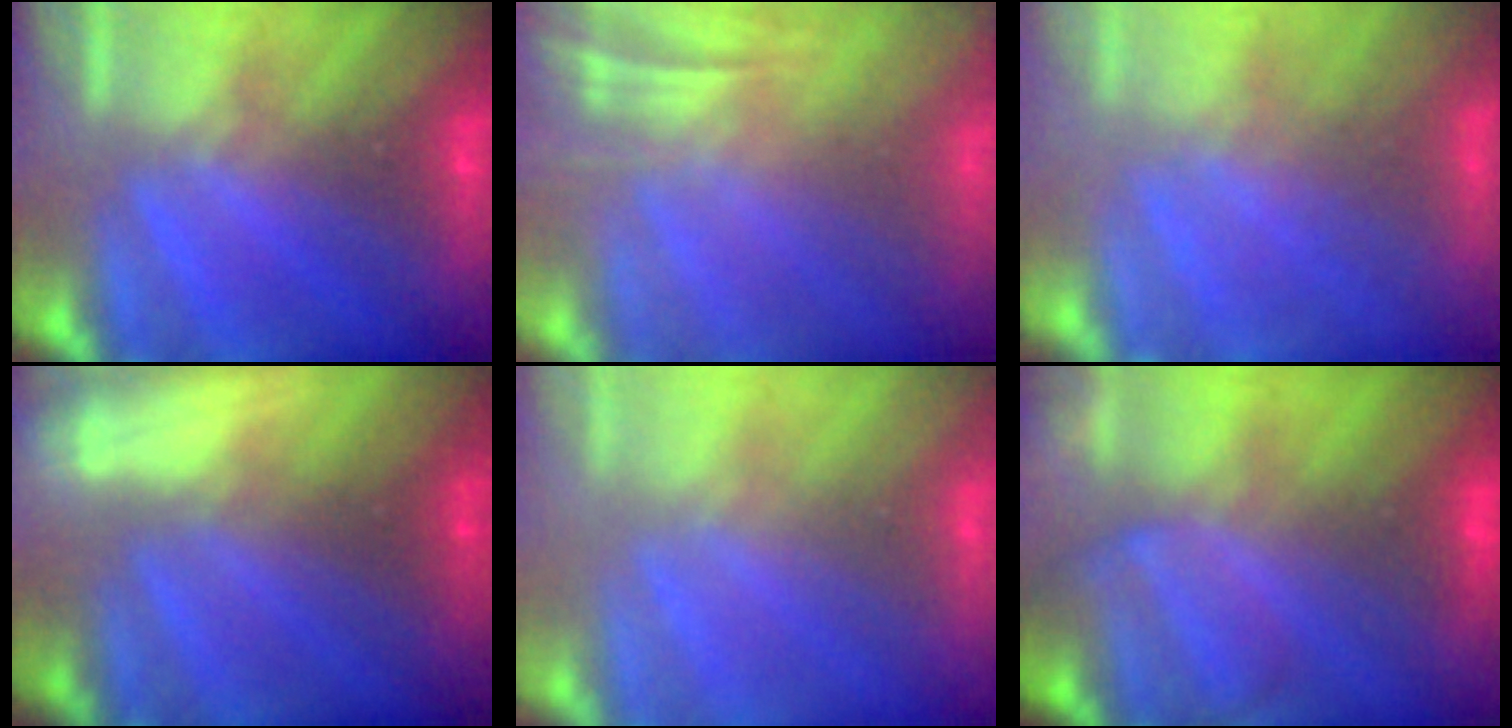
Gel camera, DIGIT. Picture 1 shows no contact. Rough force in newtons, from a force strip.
{"total": 8.2}
{"total": 2.9}
{"total": 3.0}
{"total": 2.6}
{"total": 7.2}